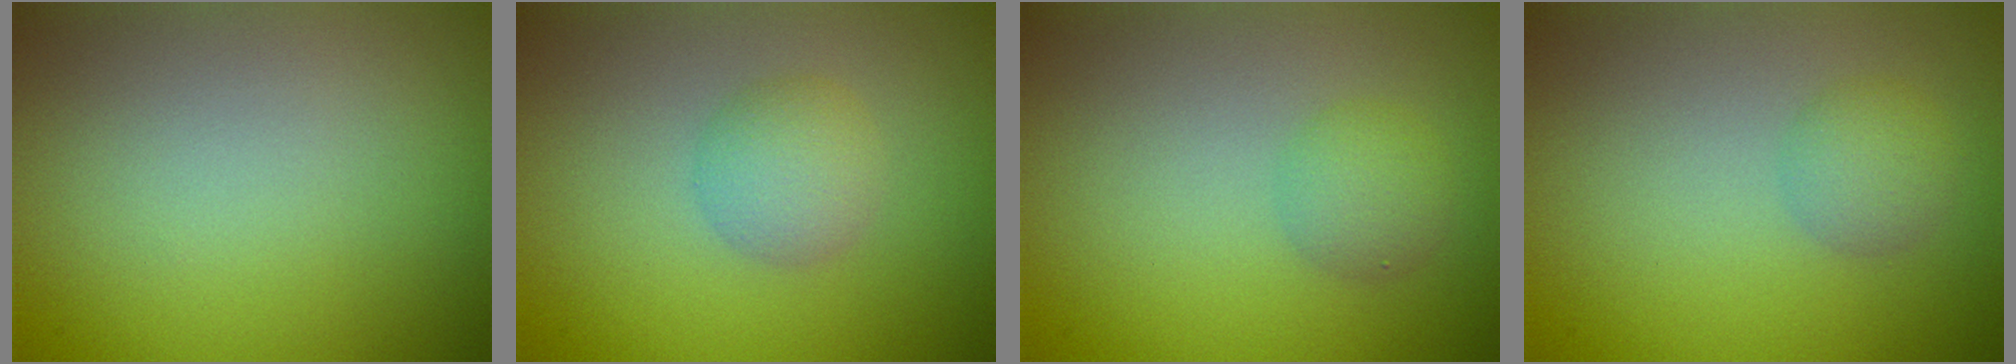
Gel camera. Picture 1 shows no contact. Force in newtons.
{"total": 2.4, "press": 2.4, "slide": 0.1}
{"total": 1.9, "press": 1.9, "slide": 0.1}
{"total": 1.6, "press": 1.6, "slide": 0.2}